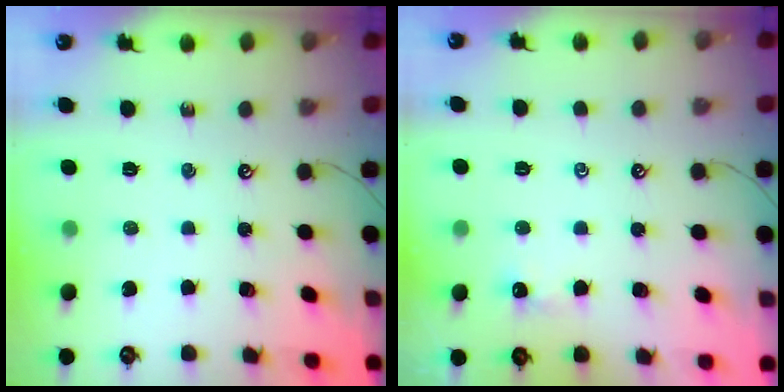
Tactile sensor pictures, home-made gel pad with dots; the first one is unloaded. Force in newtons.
{"total": 1.6, "press": 1.6, "slide": 0.2}